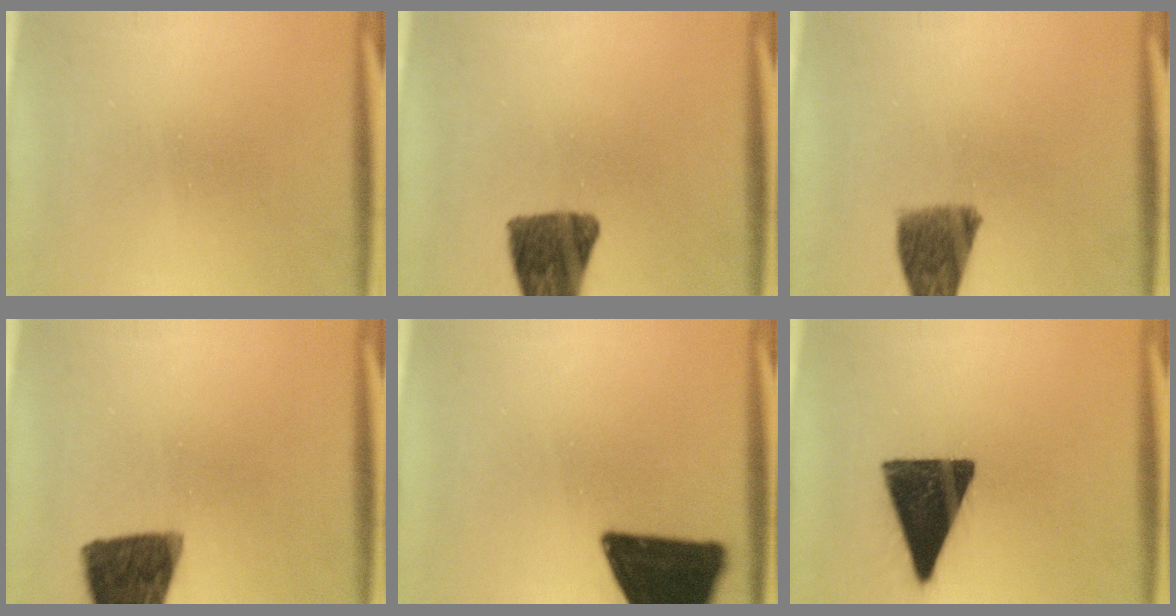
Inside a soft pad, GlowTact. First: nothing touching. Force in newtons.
{"total": 10.7}
{"total": 8.3}
{"total": 13.0}
{"total": 18.5}
{"total": 15.4}